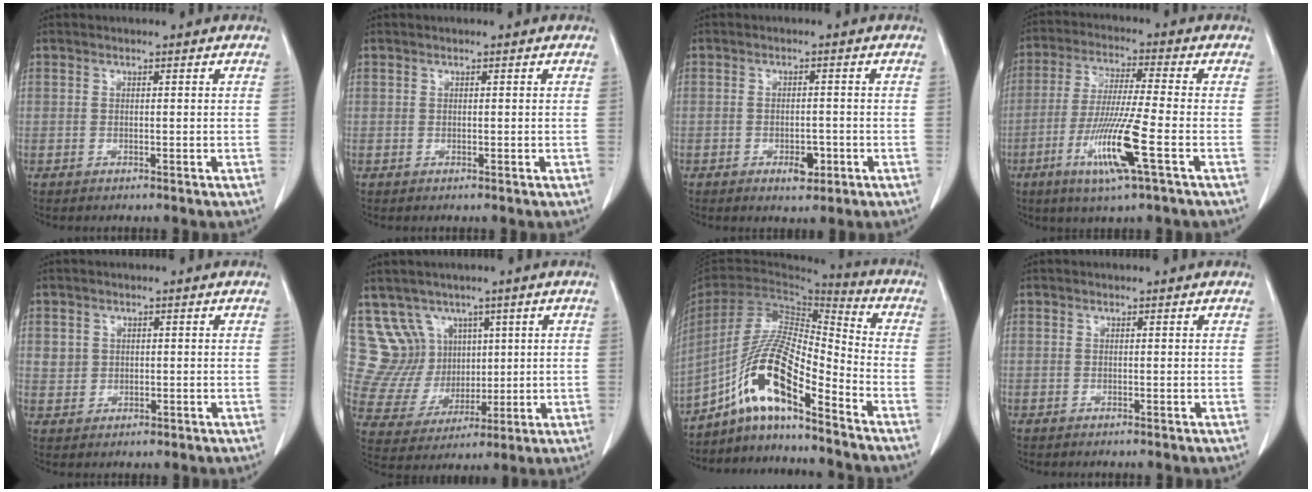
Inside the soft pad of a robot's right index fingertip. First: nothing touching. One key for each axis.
{"total": 0.0}
{"total": 3.0, "fx": -1.3, "fy": 1.6, "fz": 2.2, "tx": -0.026, "ty": 0.006, "tz": -0.010}
{"total": 11.4, "fx": -4.3, "fy": -0.4, "fz": 10.6, "tx": -0.206, "ty": -0.021, "tz": -0.083}
{"total": 2.4, "fx": 0.6, "fy": 2.3, "fz": 0.4, "tx": 0.000, "ty": 0.005, "tz": 0.018}
{"total": 9.6, "fx": 4.9, "fy": 8.1, "fz": 1.4, "tx": -0.039, "ty": 0.044, "tz": 0.112}
{"total": 13.1, "fx": -8.7, "fy": 1.7, "fz": 9.7, "tx": -0.187, "ty": 0.010, "tz": -0.160}
{"total": 0.0}